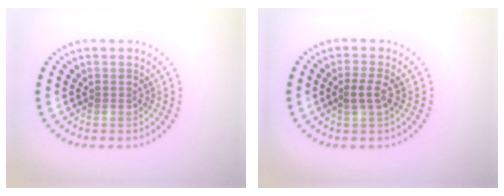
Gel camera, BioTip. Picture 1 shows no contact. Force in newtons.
{"total": 1.9, "press": 1.8, "slide": 0.6}